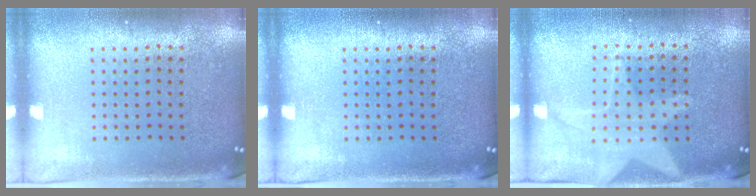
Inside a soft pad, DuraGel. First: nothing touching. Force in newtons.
{"total": 0.0}
{"total": 1.4, "press": 1.3, "slide": 0.3}